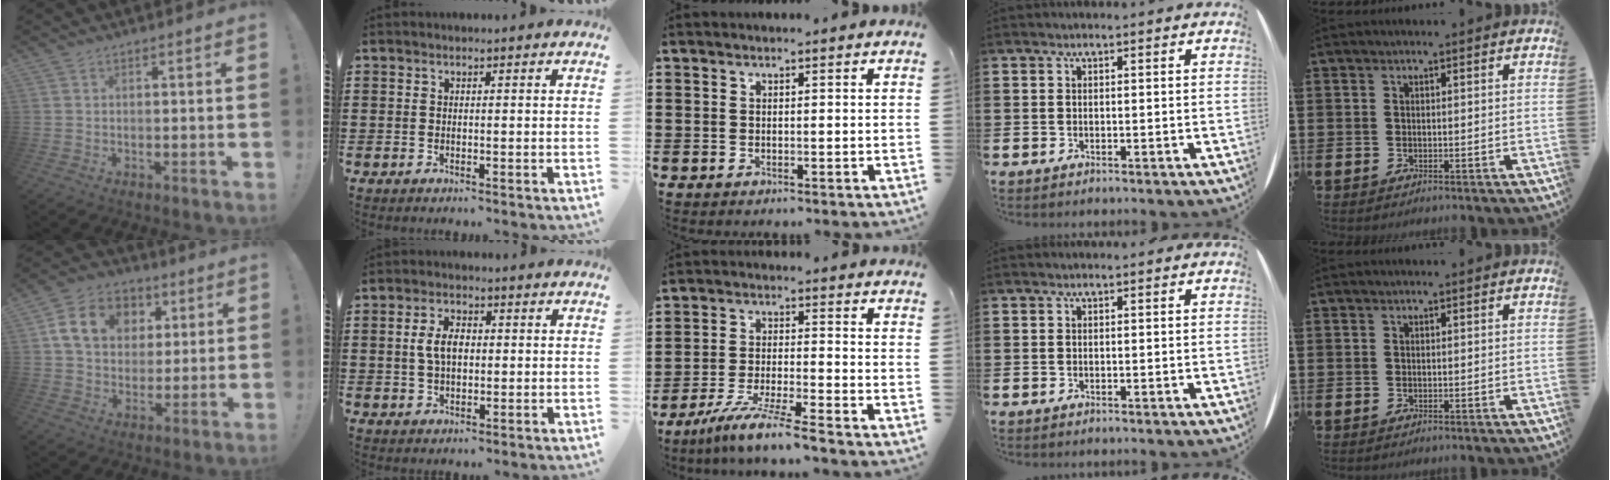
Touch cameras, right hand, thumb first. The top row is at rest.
{"thumb": {"total": 14.2, "force": [4.5, 11.3, 7.4], "torque": [-0.108, -0.006, 0.091]}, "index": {"total": 4.7, "force": [0.4, 2.5, 3.9], "torque": [-0.087, 0.008, 0.003]}, "middle": {"total": 7.0, "force": [-6.0, -0.9, 3.4], "torque": [-0.070, -0.020, -0.116]}}